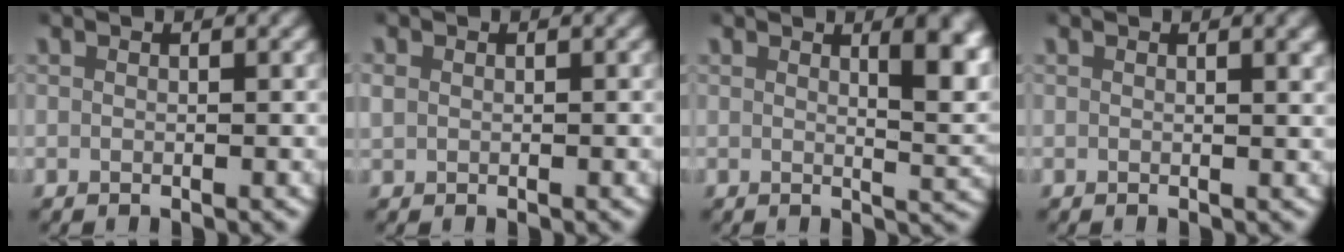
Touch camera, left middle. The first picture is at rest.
{"total": 1.1, "force": [0.2, 1.0, 0.5], "torque": [-0.017, 0.001, 0.006]}
{"total": 4.6, "force": [1.8, 0.9, 4.2], "torque": [-0.046, -0.009, 0.029]}
{"total": 1.0, "force": [0.6, -0.1, 0.8], "torque": [-0.008, 0.000, 0.008]}